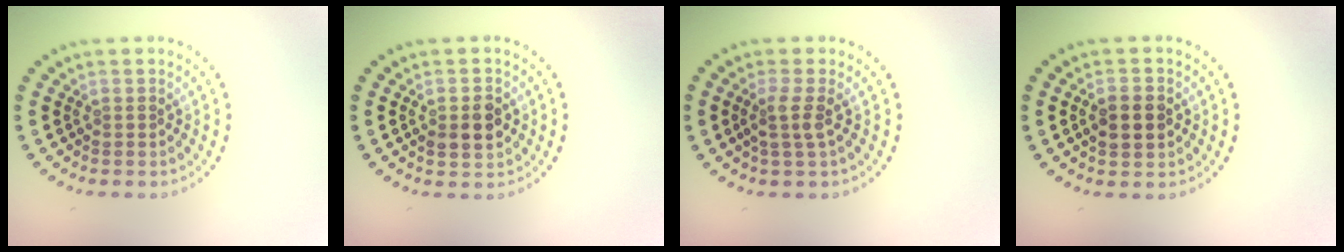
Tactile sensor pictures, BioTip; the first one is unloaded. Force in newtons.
{"total": 2.4, "press": 2.4, "slide": 0.2}
{"total": 1.9, "press": 1.4, "slide": 1.2}
{"total": 2.7, "press": 2.7, "slide": 0.2}